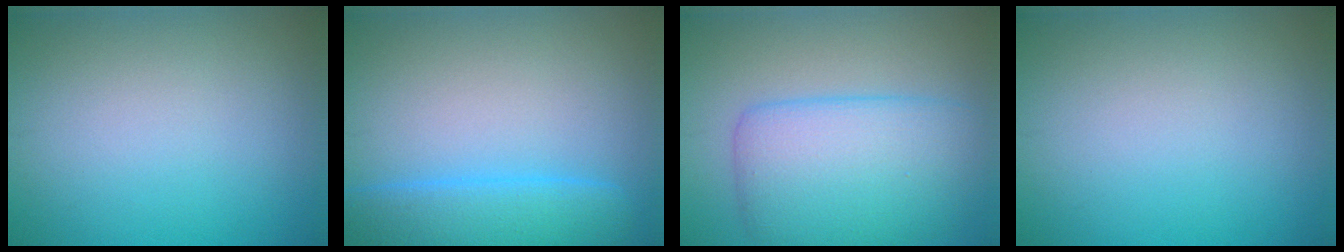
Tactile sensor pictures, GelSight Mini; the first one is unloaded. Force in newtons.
{"total": 5.4, "press": 5.4, "slide": 0.3}
{"total": 6.8, "press": 6.8, "slide": 0.0}
{"total": 0.0}